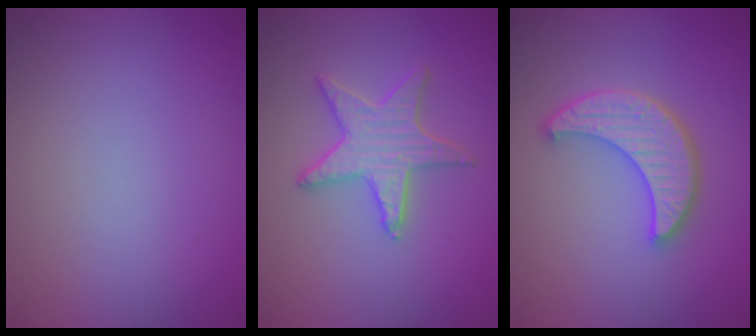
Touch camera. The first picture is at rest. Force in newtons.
{"total": 3.5, "press": 3.4, "slide": 0.8}
{"total": 4.9, "press": 3.9, "slide": 2.9}